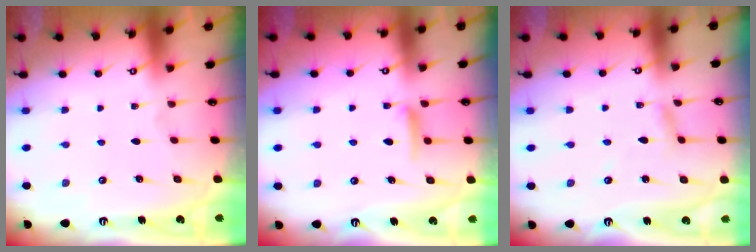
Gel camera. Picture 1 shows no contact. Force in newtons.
{"total": 6.3, "press": 6.3, "slide": 0.9}
{"total": 2.9, "press": 2.9, "slide": 0.3}